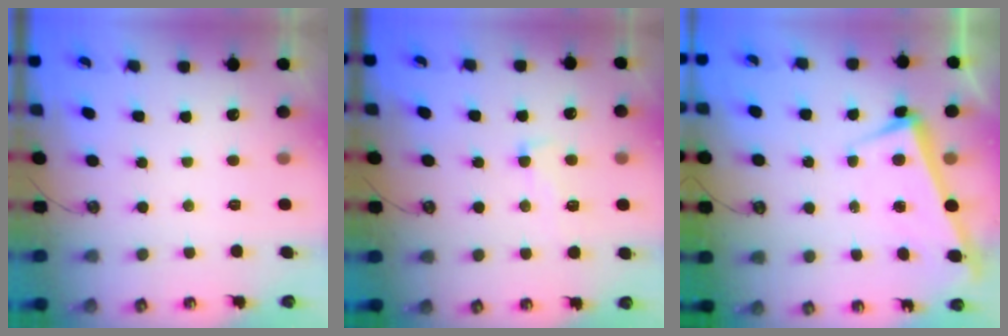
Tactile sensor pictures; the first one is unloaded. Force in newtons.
{"total": 3.2, "press": 2.7, "slide": 1.7}
{"total": 3.4, "press": 3.2, "slide": 1.0}